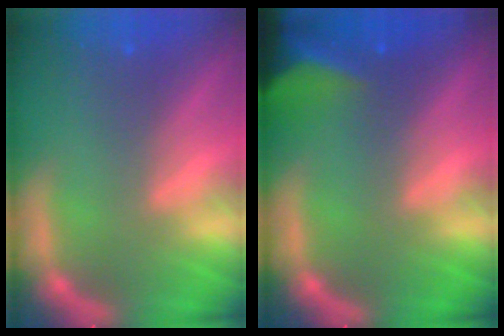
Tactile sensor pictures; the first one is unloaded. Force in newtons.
{"total": 8.5}